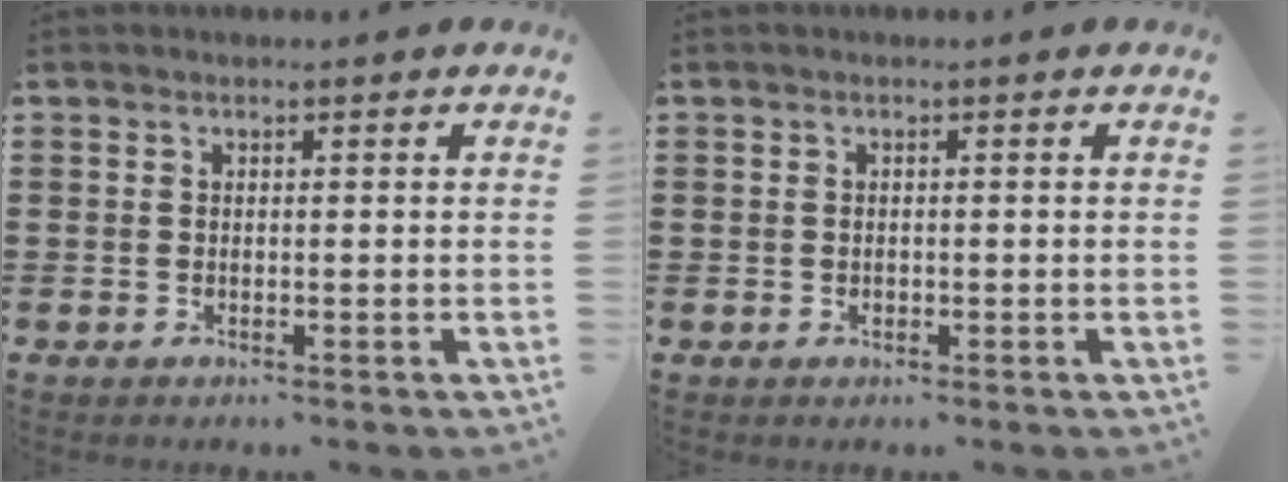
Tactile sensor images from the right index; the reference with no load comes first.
{"total": 0.6, "force": [-0.1, 0.6, 0.2], "torque": [-0.006, 0.003, -0.003]}